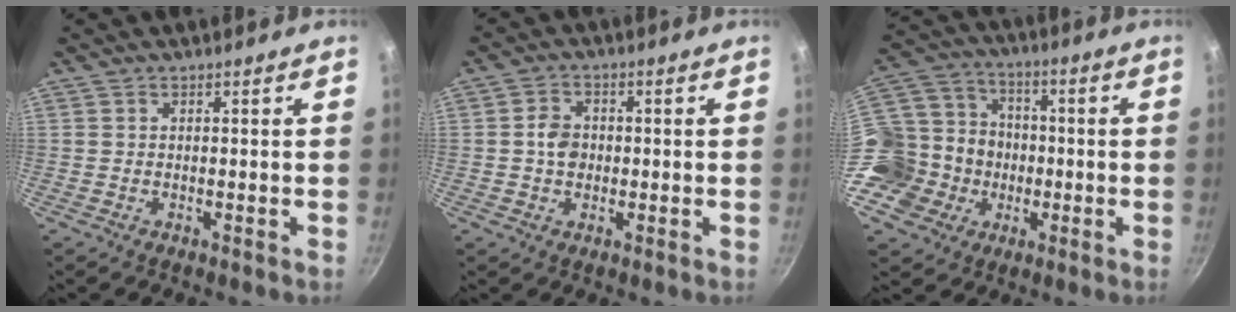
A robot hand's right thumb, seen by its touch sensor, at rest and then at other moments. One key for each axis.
{"total": 4.6, "fx": -0.1, "fy": 3.8, "fz": 2.5, "tx": -0.025, "ty": 0.010, "tz": -0.007}
{"total": 17.5, "fx": -3.6, "fy": 15.7, "fz": 6.9, "tx": -0.112, "ty": 0.038, "tz": -0.062}